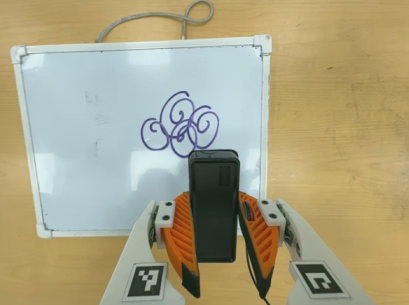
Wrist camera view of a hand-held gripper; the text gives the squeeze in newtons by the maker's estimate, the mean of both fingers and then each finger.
{"total": 4.4, "left": 3.5, "right": 5.3}